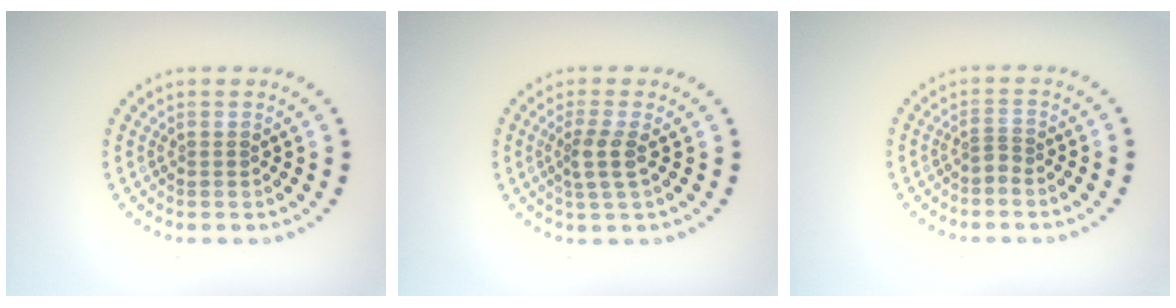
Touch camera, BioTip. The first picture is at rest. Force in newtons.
{"total": 2.2, "press": 1.8, "slide": 1.3}
{"total": 0.9, "press": 0.5, "slide": 0.7}